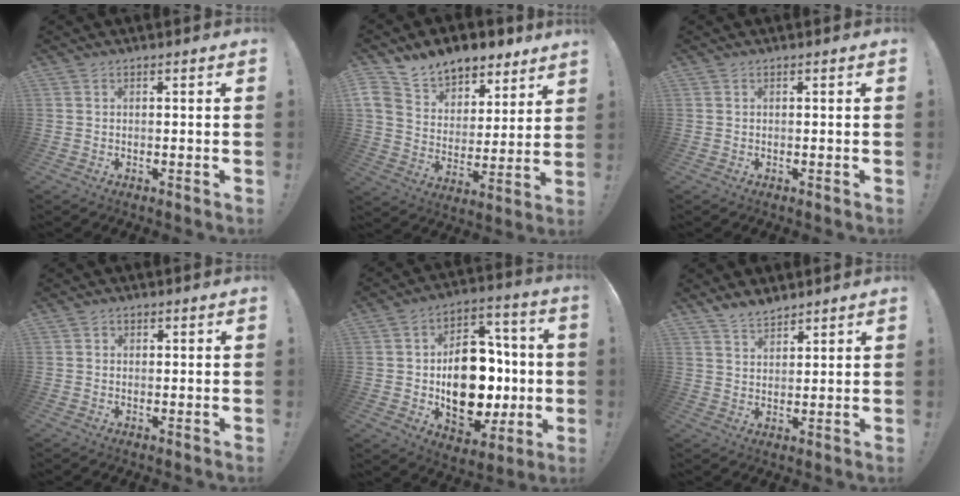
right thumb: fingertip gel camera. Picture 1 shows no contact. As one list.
[{"total": 12.7, "force": [10.2, 6.8, 3.2], "torque": [-0.064, -0.069, 0.194]}, {"total": 0.0}, {"total": 1.1, "force": [0.4, 1.0, 0.2], "torque": [0.004, -0.001, 0.005]}, {"total": 20.2, "force": [-2.2, 13.7, 14.6], "torque": [-0.232, 0.016, -0.020]}, {"total": 5.7, "force": [5.0, 2.2, 1.5], "torque": [-0.031, -0.028, 0.096]}]